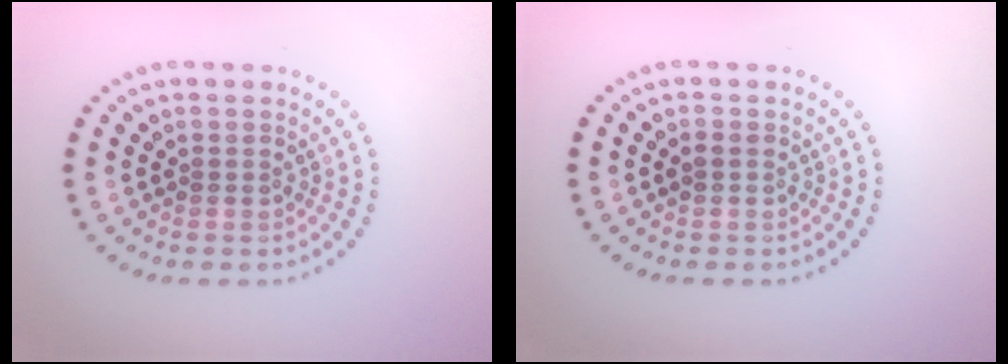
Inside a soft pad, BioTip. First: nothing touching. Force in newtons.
{"total": 0.9, "press": 0.9, "slide": 0.1}